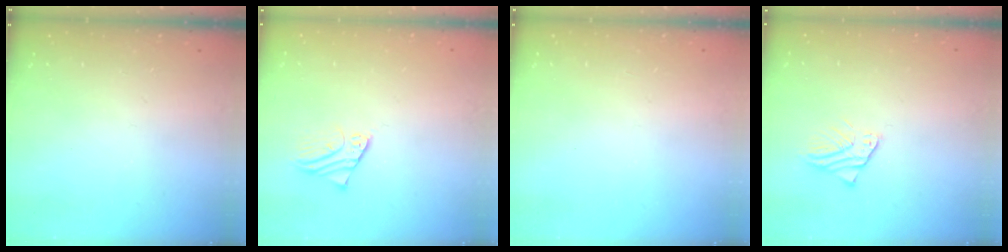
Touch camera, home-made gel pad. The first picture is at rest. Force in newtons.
{"total": 2.1, "press": 2.1, "slide": 0.1}
{"total": 2.2, "press": 2.2, "slide": 0.2}
{"total": 2.8, "press": 2.8, "slide": 0.2}